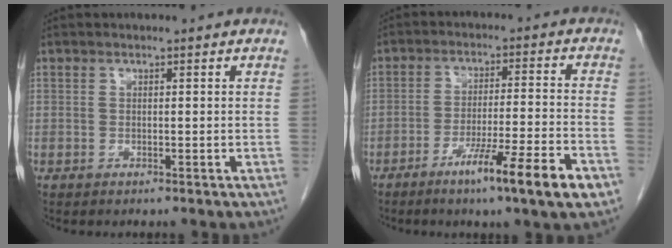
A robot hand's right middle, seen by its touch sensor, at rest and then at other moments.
{"total": 11.4, "force": [-6.3, -0.7, 9.4], "torque": [-0.148, -0.020, -0.102]}